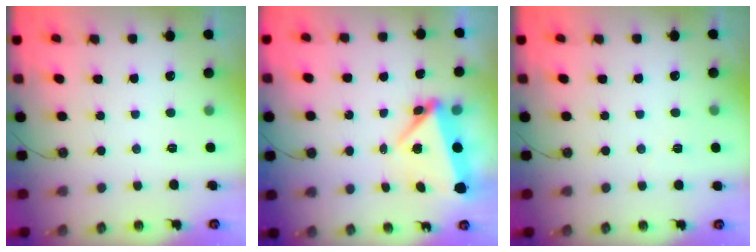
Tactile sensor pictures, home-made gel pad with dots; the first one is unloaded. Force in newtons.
{"total": 5.8, "press": 5.8, "slide": 0.3}
{"total": 10.4, "press": 2.6, "slide": 10.0}